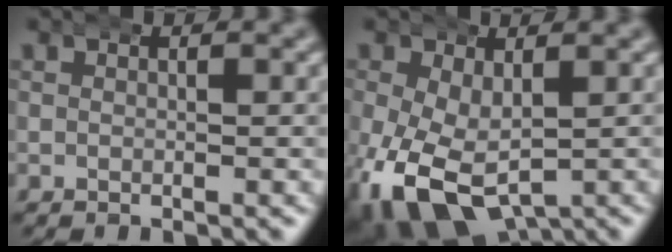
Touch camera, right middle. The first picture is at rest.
{"total": 9.6, "force": [-3.6, 6.5, 6.1], "torque": [-0.141, -0.062, -0.029]}